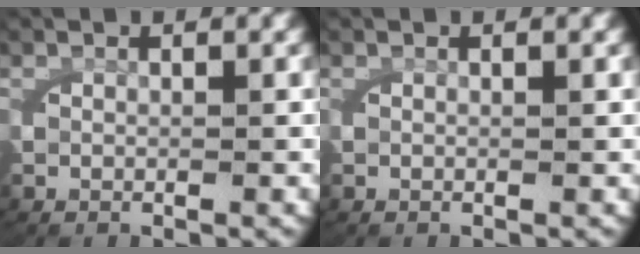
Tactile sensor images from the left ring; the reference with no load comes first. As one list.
[{"total": 0.0}]